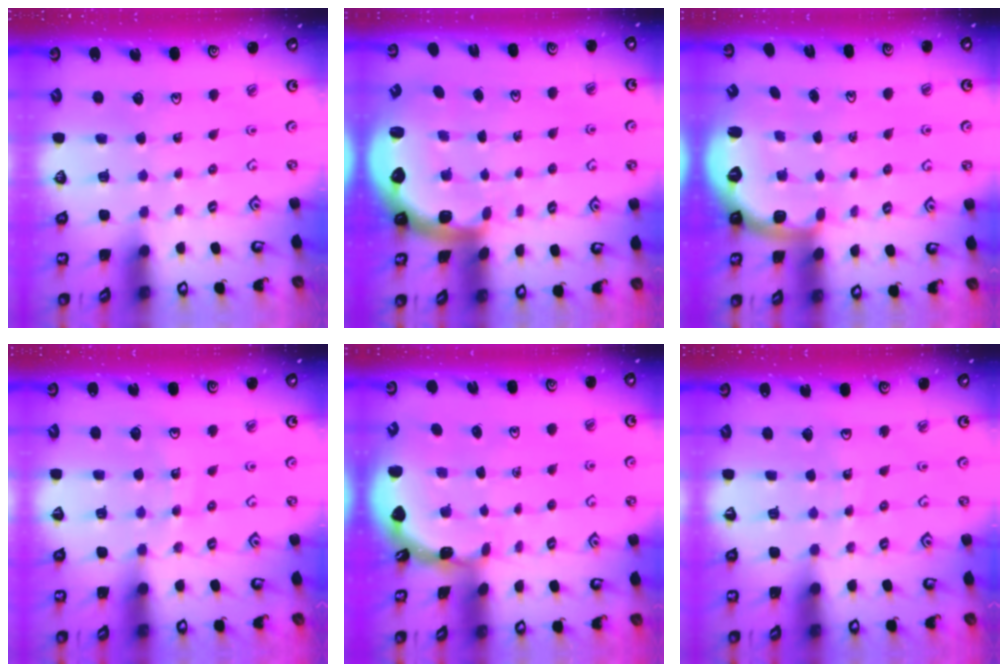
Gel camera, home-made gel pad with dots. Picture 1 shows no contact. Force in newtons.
{"total": 2.9, "press": 2.6, "slide": 1.4}
{"total": 2.0, "press": 1.5, "slide": 1.3}
{"total": 10.9, "press": 10.6, "slide": 2.4}
{"total": 1.7, "press": 1.6, "slide": 0.1}
{"total": 5.4, "press": 5.3, "slide": 0.5}